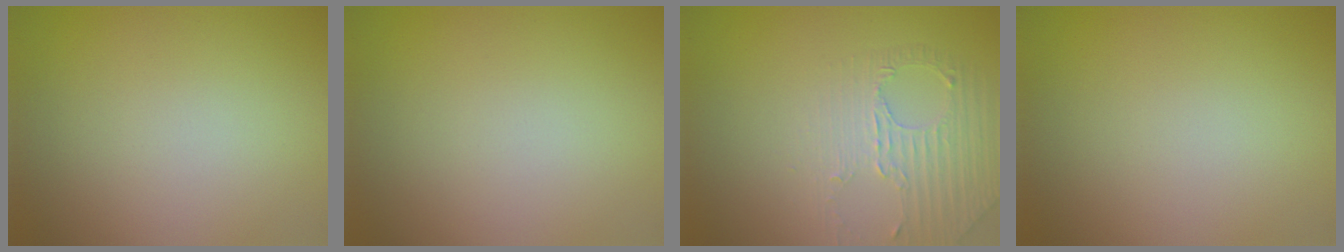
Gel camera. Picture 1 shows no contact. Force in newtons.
{"total": 0.0}
{"total": 1.8, "press": 1.5, "slide": 1.0}
{"total": 0.0}